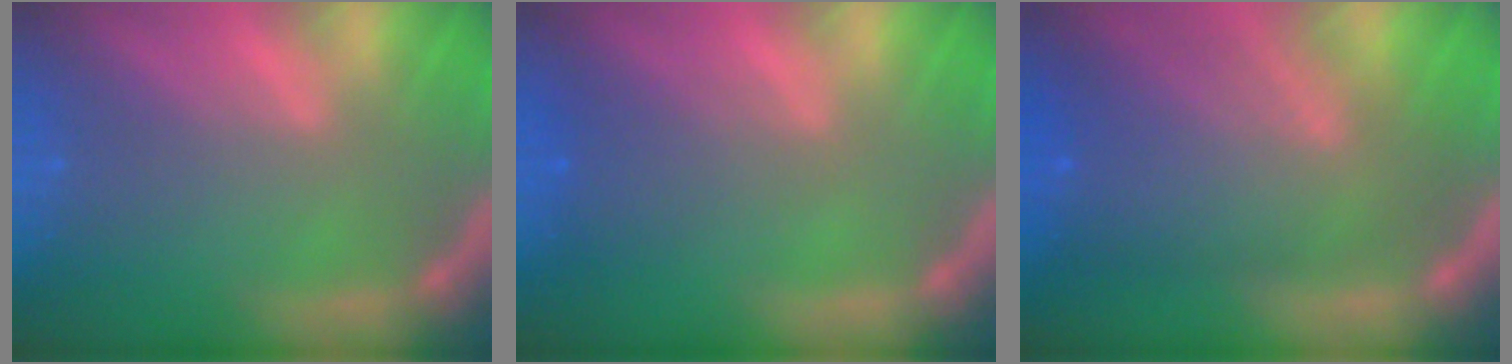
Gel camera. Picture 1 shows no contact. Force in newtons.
{"total": 2.4}
{"total": 9.1}